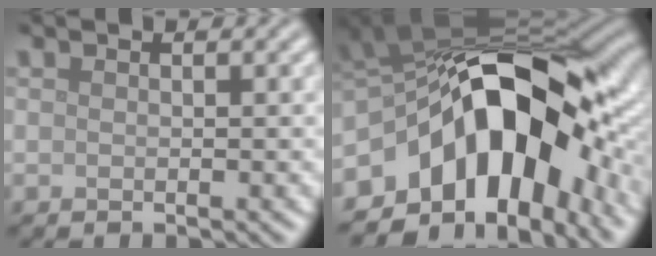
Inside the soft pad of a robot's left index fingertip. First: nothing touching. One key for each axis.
{"total": 14.8, "fx": -4.9, "fy": 8.4, "fz": 11.1, "tx": -0.148, "ty": 0.008, "tz": -0.094}